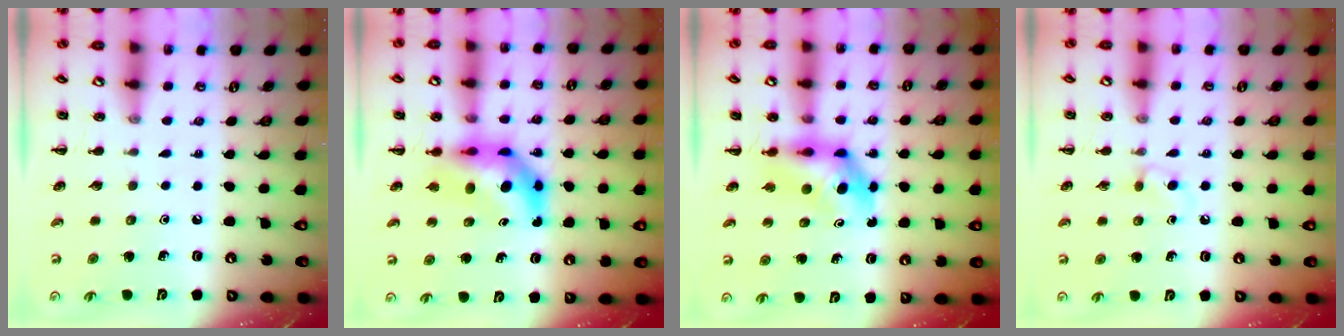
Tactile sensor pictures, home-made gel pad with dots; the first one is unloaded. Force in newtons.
{"total": 7.5, "press": 7.1, "slide": 2.3}
{"total": 5.5, "press": 5.4, "slide": 1.0}
{"total": 2.9, "press": 2.6, "slide": 1.3}